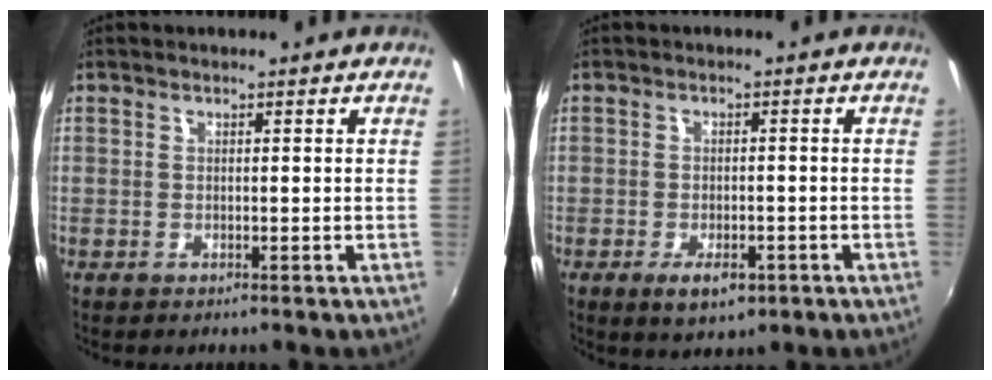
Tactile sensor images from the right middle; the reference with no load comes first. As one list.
[{"total": 5.1, "force": [-2.2, 2.4, 3.9], "torque": [-0.079, -0.013, -0.033]}]